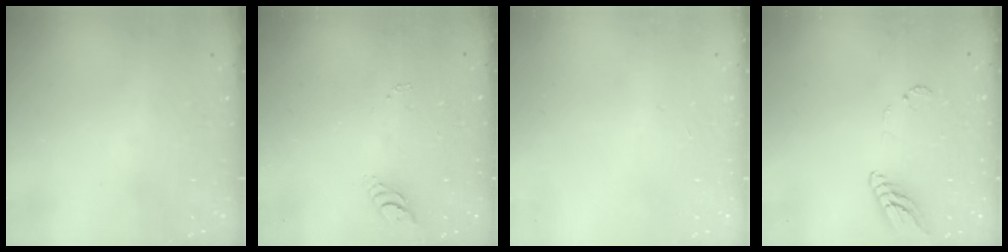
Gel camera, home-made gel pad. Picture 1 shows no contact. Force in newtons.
{"total": 3.8, "press": 3.8, "slide": 0.4}
{"total": 0.0}
{"total": 8.8, "press": 8.8, "slide": 0.9}